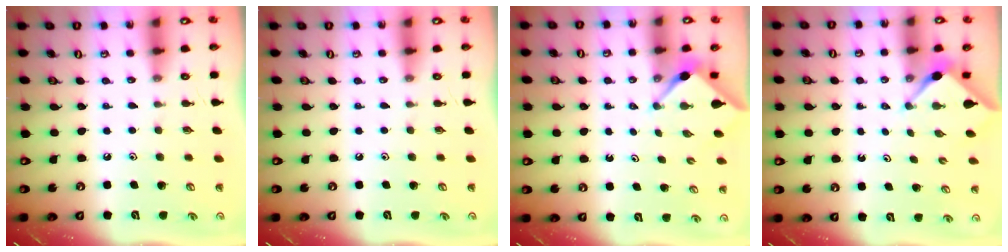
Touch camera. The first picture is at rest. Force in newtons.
{"total": 0.0}
{"total": 3.0, "press": 3.0, "slide": 0.4}
{"total": 2.9, "press": 2.9, "slide": 0.4}